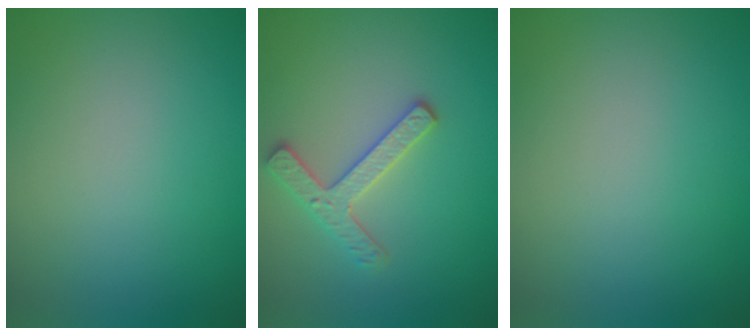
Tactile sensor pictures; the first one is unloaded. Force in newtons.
{"total": 2.8, "press": 2.7, "slide": 0.9}
{"total": 0.0}